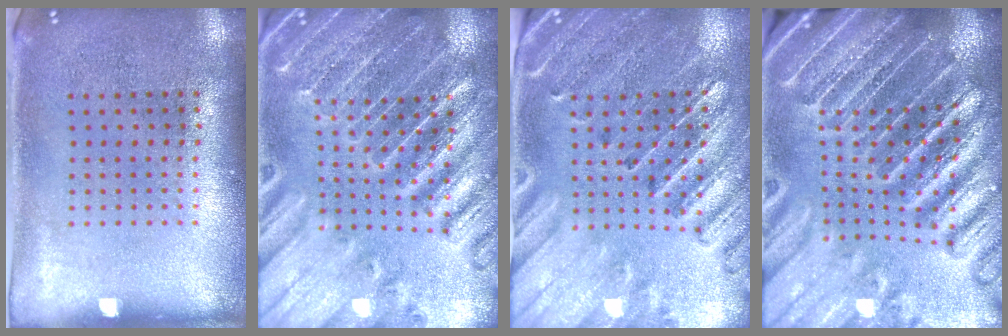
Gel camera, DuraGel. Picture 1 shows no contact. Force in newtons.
{"total": 3.6, "press": 3.4, "slide": 0.9}
{"total": 2.9, "press": 2.7, "slide": 0.9}
{"total": 4.3, "press": 4.0, "slide": 1.3}